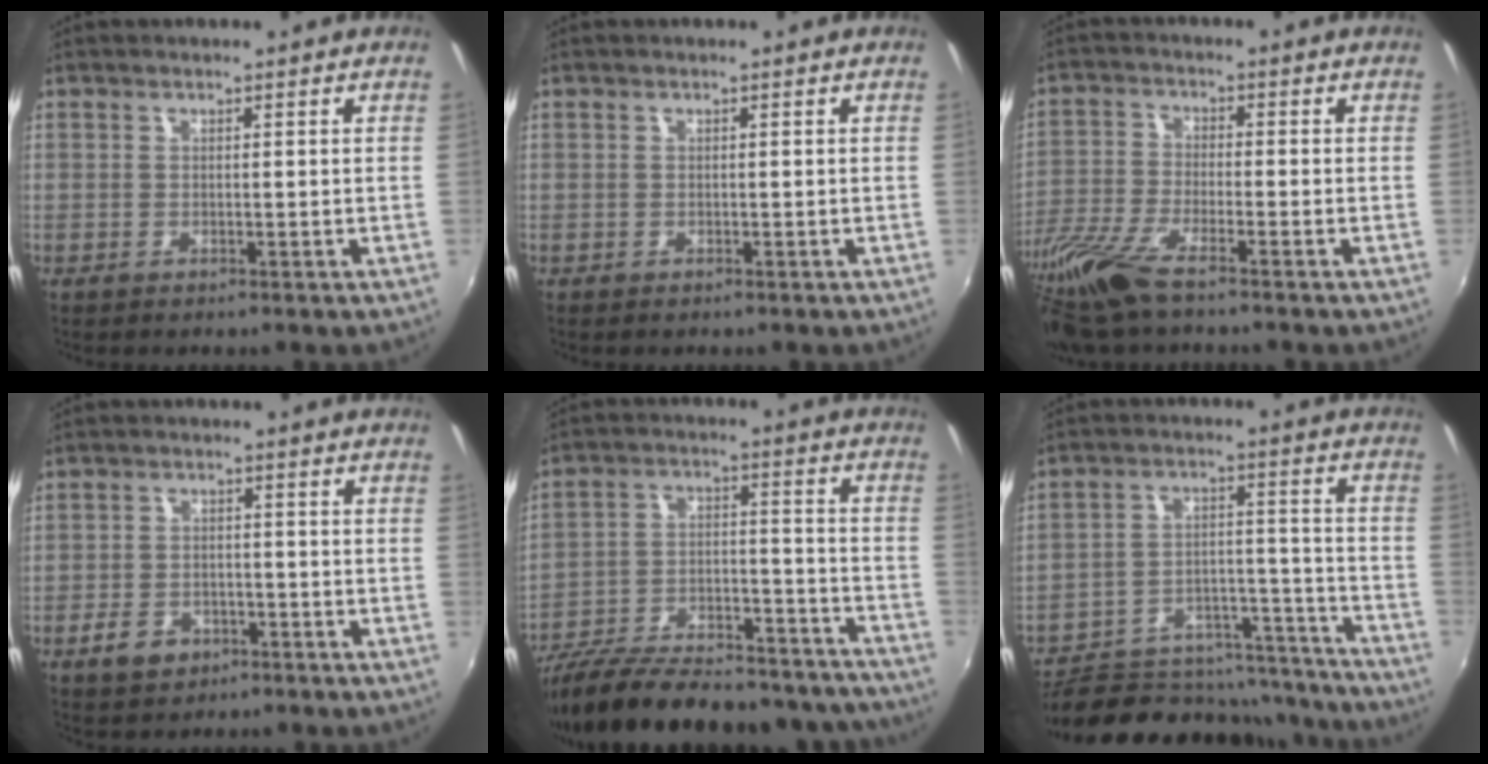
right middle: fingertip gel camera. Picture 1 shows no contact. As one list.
[{"total": 0.0}, {"total": 13.1, "force": [-10.1, 2.0, 8.1], "torque": [-0.189, -0.038, -0.202]}, {"total": 5.9, "force": [-3.4, 4.0, 2.6], "torque": [-0.073, 0.003, -0.054]}, {"total": 31.1, "force": [-26.3, 9.9, 13.3], "torque": [-0.243, 0.006, -0.359]}, {"total": 21.5, "force": [-17.9, 9.7, 6.9], "torque": [-0.130, 0.046, -0.226]}]